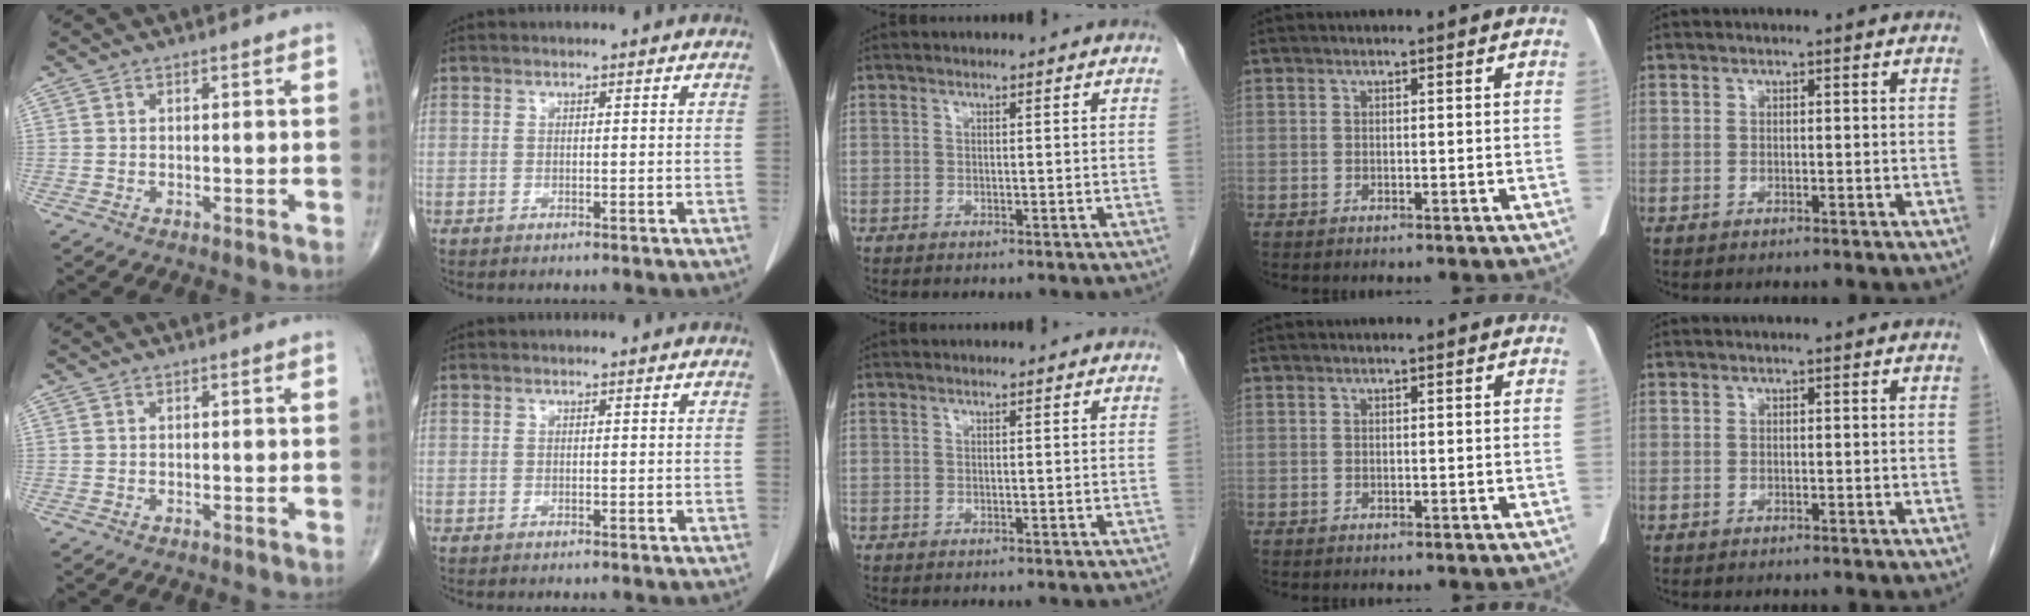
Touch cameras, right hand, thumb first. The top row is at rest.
{}